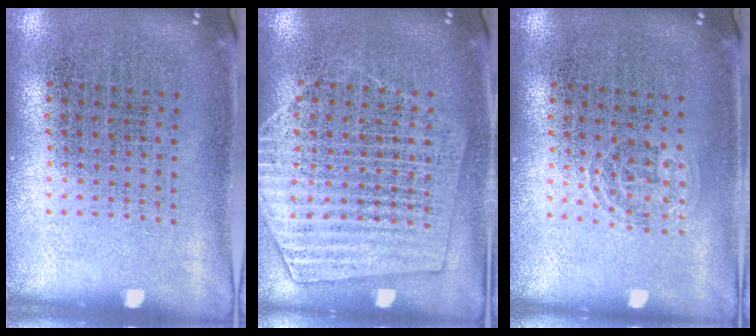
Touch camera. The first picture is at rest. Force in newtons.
{"total": 1.4, "press": 1.4, "slide": 0.3}
{"total": 0.9, "press": 0.6, "slide": 0.6}